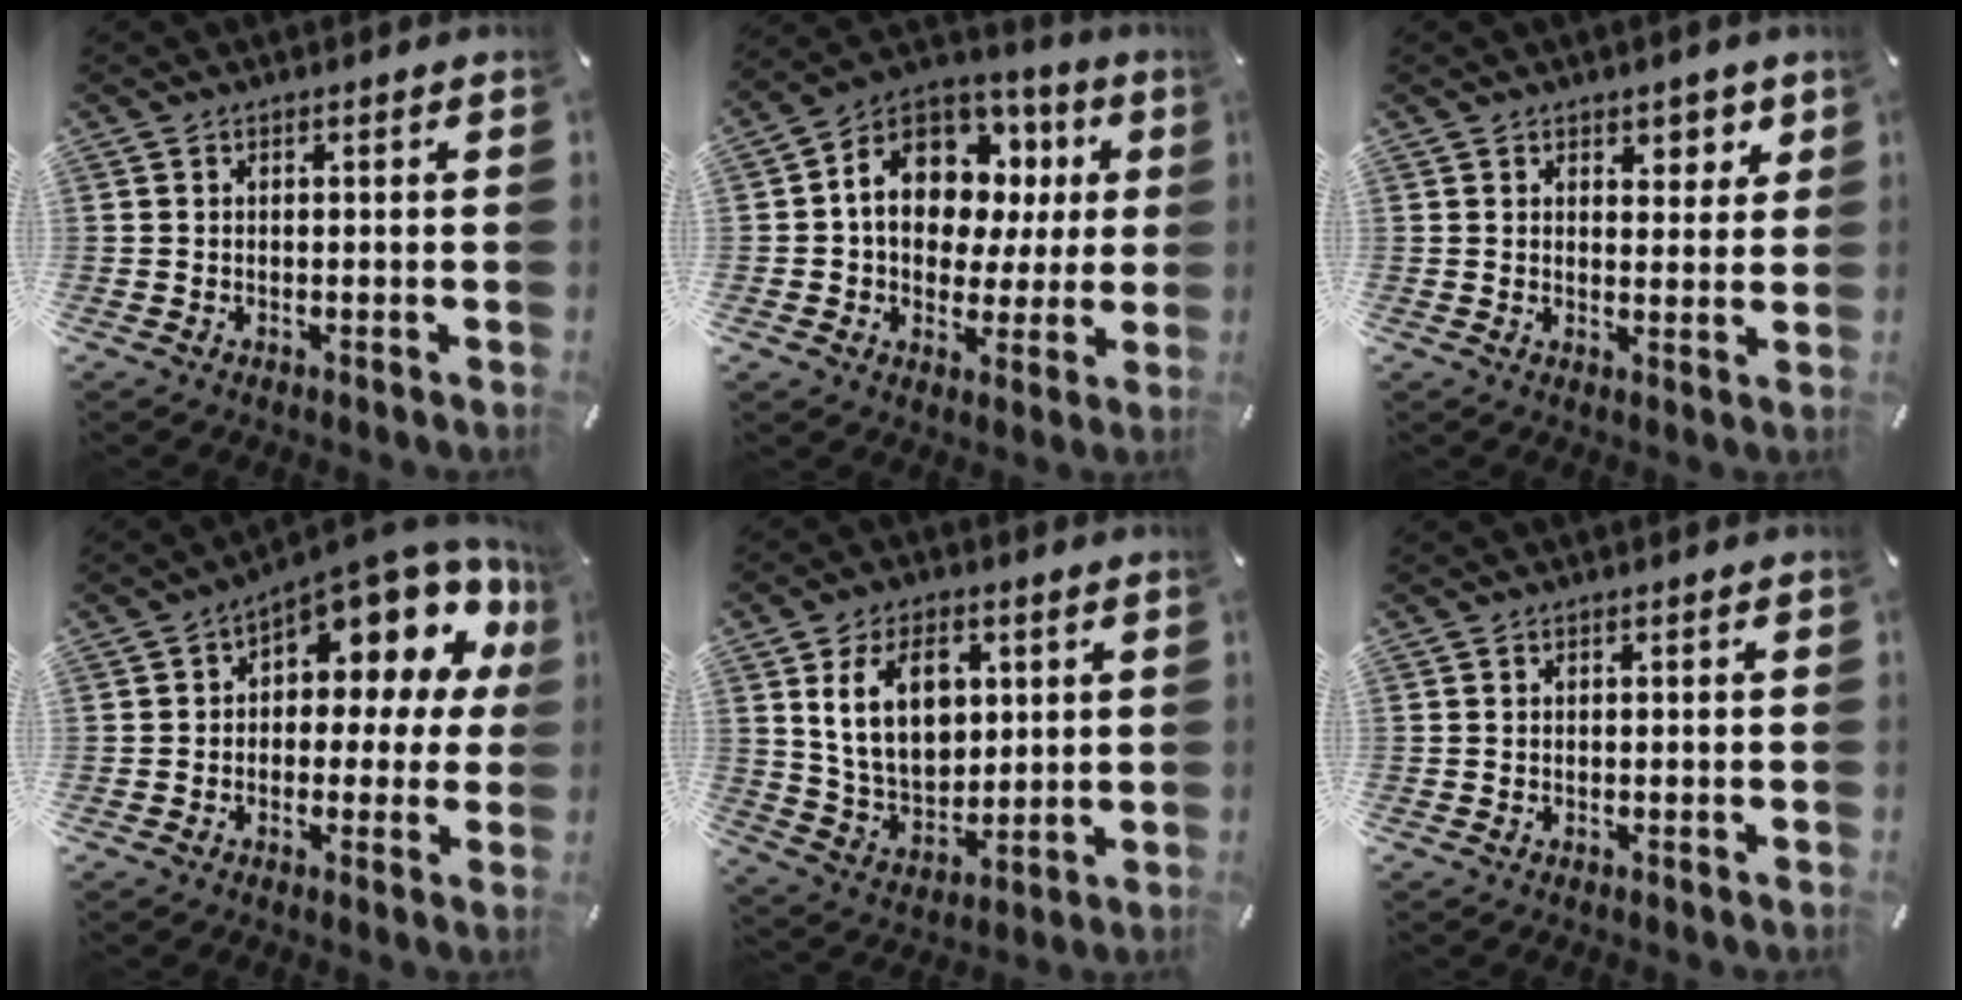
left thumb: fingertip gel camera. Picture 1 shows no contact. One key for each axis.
{"total": 13.5, "fx": 3.8, "fy": 10.5, "fz": 7.6, "tx": -0.129, "ty": -0.019, "tz": 0.074}
{"total": 4.2, "fx": 2.8, "fy": 2.8, "fz": 1.1, "tx": 0.007, "ty": -0.018, "tz": 0.041}
{"total": 12.0, "fx": 7.4, "fy": 5.4, "fz": 7.9, "tx": -0.106, "ty": -0.071, "tz": 0.122}
{"total": 13.3, "fx": 4.5, "fy": 9.4, "fz": 8.4, "tx": -0.163, "ty": -0.005, "tz": 0.079}
{"total": 0.0}